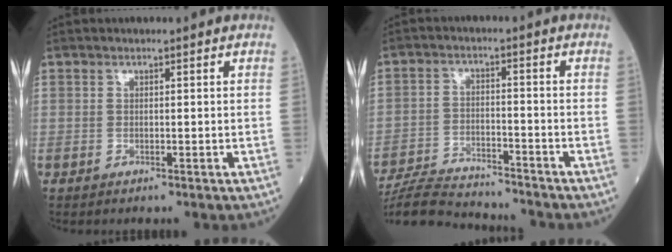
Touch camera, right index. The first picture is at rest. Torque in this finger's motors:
{"motor_torque": [-0.37, -0.06, -0.31, -0.07]}